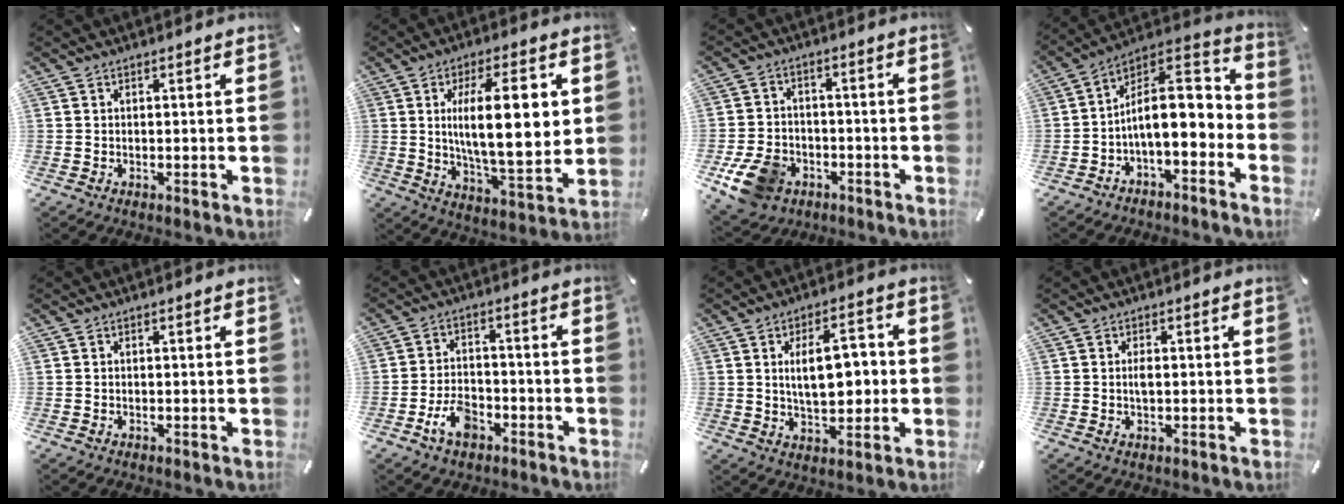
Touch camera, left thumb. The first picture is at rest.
{"total": 18.8, "force": [3.5, 6.7, 17.2], "torque": [-0.277, -0.013, 0.046]}
{"total": 11.0, "force": [-5.2, 8.0, 5.3], "torque": [-0.112, 0.030, -0.093]}
{"total": 12.5, "force": [-0.7, 7.1, 10.3], "torque": [-0.161, -0.011, -0.012]}
{"total": 0.0}
{"total": 7.5, "force": [-4.0, 4.7, 4.3], "torque": [-0.089, 0.020, -0.073]}
{"total": 11.3, "force": [1.1, 6.3, 9.3], "torque": [-0.134, 0.005, 0.016]}
{"total": 1.9, "force": [0.0, 0.7, 1.8], "torque": [-0.035, 0.001, -0.001]}